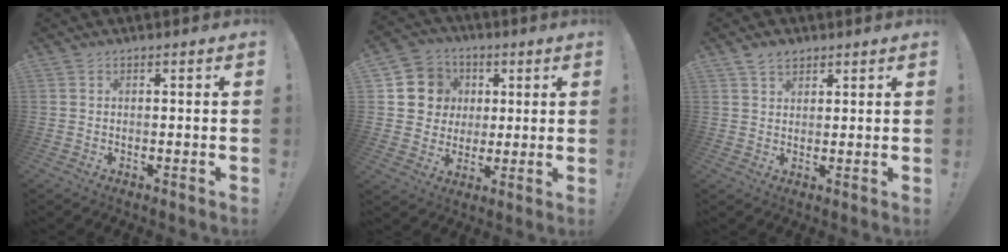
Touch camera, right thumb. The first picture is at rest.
{"total": 9.7, "force": [1.9, 9.3, 1.9], "torque": [-0.027, -0.004, 0.043]}
{"total": 3.6, "force": [2.5, 2.3, 1.2], "torque": [-0.022, -0.008, 0.046]}